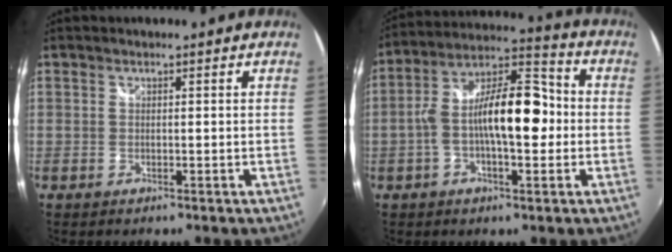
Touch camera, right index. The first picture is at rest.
{"total": 13.7, "force": [-1.2, 5.2, 12.6], "torque": [-0.226, 0.026, -0.026]}